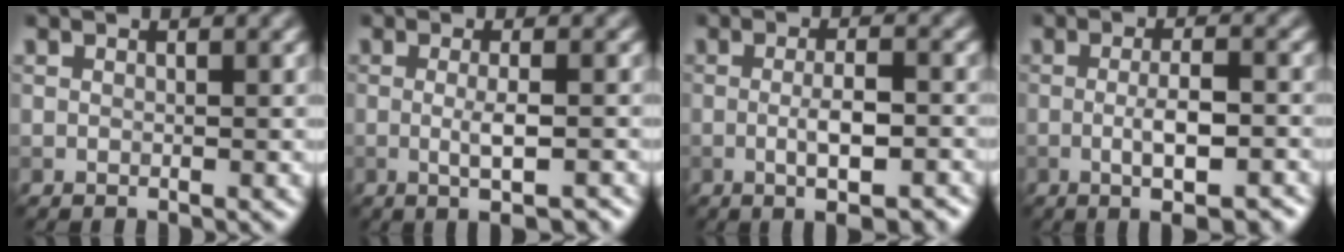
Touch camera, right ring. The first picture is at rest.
{"total": 3.3, "force": [-0.5, 0.7, 3.2], "torque": [-0.051, -0.005, -0.005]}
{"total": 4.6, "force": [-1.2, 1.1, 4.3], "torque": [-0.071, -0.005, -0.014]}
{"total": 5.1, "force": [-1.4, 1.2, 4.7], "torque": [-0.077, -0.004, -0.017]}